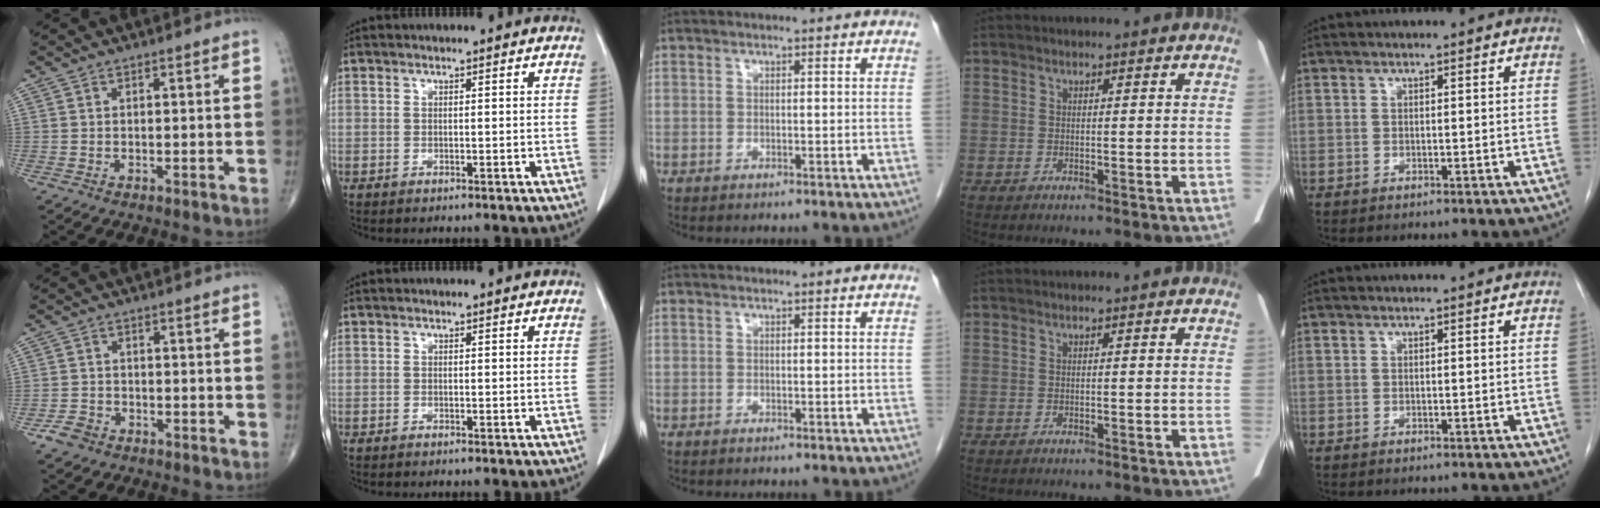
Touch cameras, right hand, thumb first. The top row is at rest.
{"thumb": {"total": 3.4, "force": [-2.3, 2.2, 1.1], "torque": [-0.016, 0.012, -0.041]}}